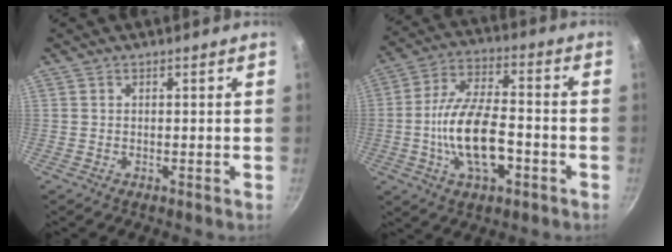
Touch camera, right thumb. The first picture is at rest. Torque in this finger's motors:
{"motor_torque": [1.64, 0.82, 1.74, -1.03, 0.56]}